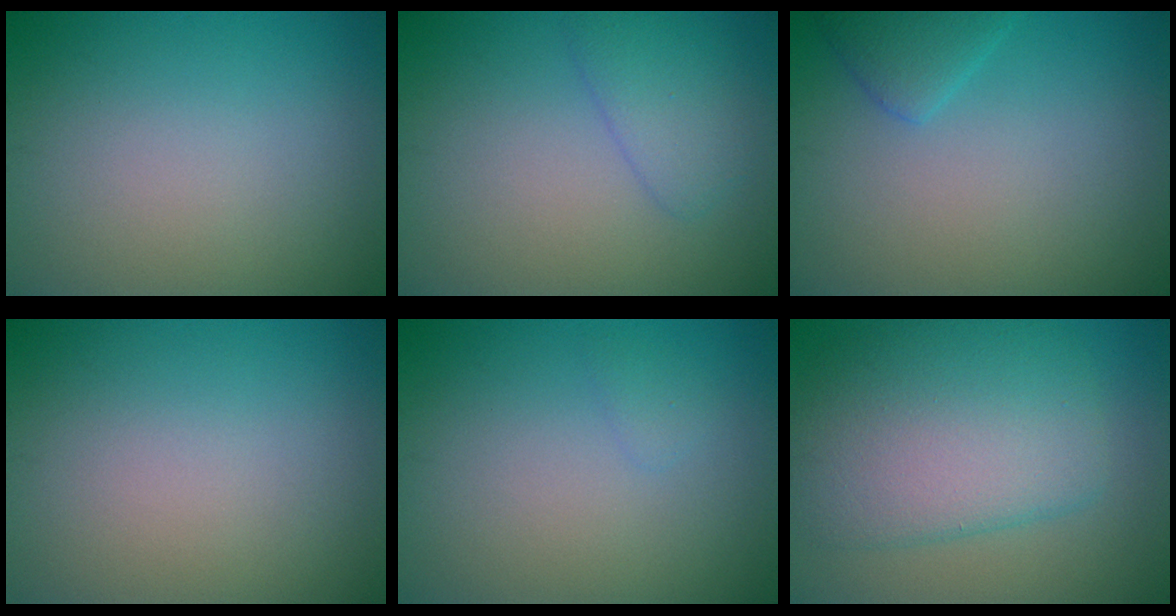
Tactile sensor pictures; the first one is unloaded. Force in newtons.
{"total": 2.4, "press": 2.4, "slide": 0.1}
{"total": 1.6, "press": 1.6, "slide": 0.0}
{"total": 0.0}
{"total": 0.7, "press": 0.7, "slide": 0.0}
{"total": 7.7, "press": 7.7, "slide": 0.3}